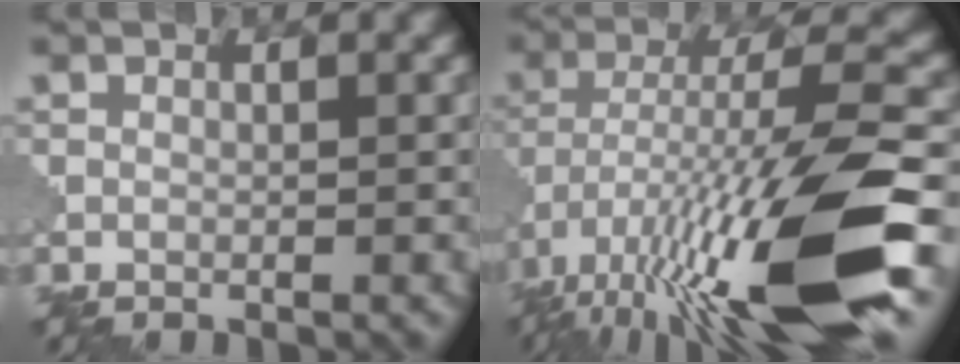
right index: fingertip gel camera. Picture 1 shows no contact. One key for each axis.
{"total": 14.8, "fx": -7.3, "fy": 3.1, "fz": 12.5, "tx": -0.234, "ty": 0.002, "tz": -0.124}